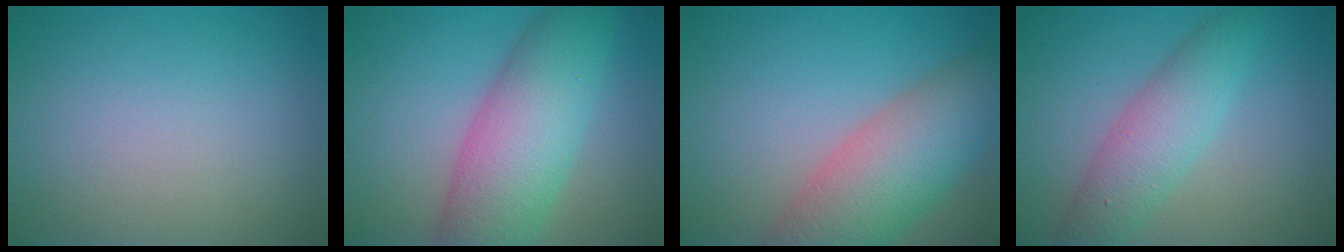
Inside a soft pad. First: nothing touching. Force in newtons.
{"total": 9.0, "press": 9.0, "slide": 0.2}
{"total": 8.3, "press": 8.3, "slide": 0.4}
{"total": 4.7, "press": 4.7, "slide": 0.1}